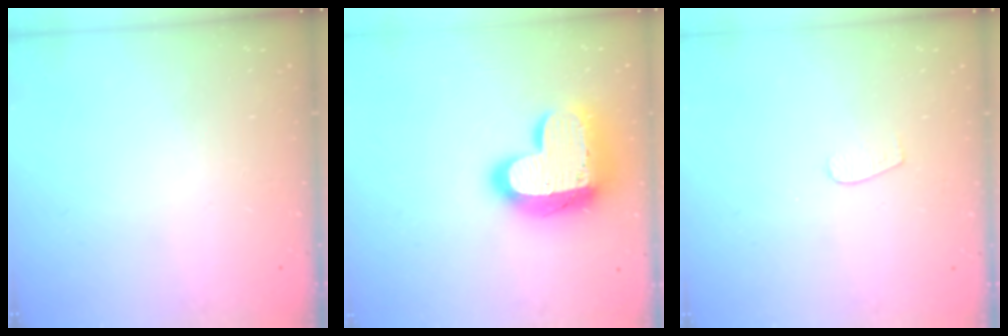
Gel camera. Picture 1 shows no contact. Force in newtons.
{"total": 20.4, "press": 20.3, "slide": 1.6}
{"total": 3.7, "press": 3.7, "slide": 0.3}